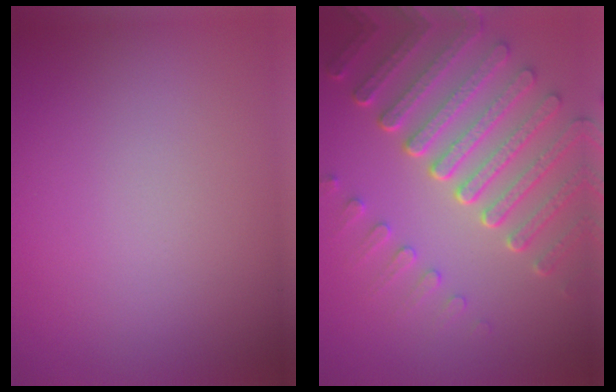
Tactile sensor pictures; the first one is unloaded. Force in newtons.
{"total": 7.2, "press": 5.4, "slide": 4.8}